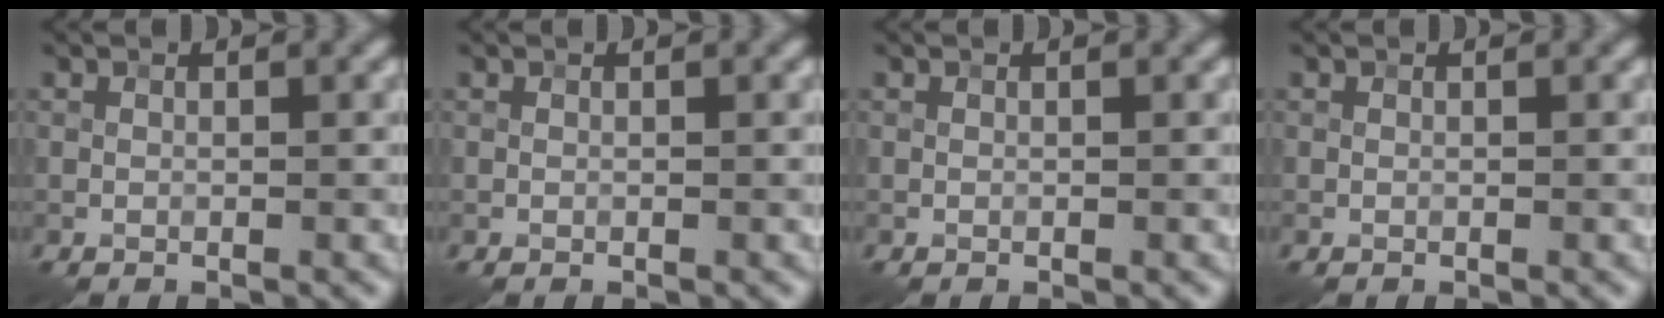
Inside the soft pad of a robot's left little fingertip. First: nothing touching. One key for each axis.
{"total": 0.0}
{"total": 0.0}
{"total": 0.0}